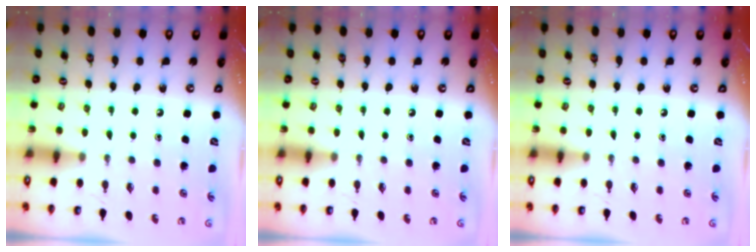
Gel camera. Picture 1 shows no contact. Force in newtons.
{"total": 0.0}
{"total": 0.0}